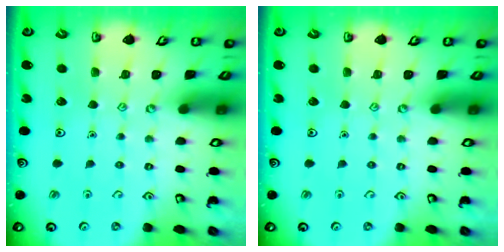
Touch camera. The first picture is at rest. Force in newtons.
{"total": 0.0}